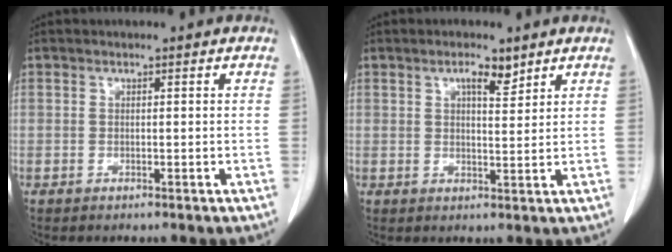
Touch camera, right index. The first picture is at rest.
{"total": 3.6, "force": [2.4, 1.0, 2.5], "torque": [-0.041, 0.001, 0.038]}